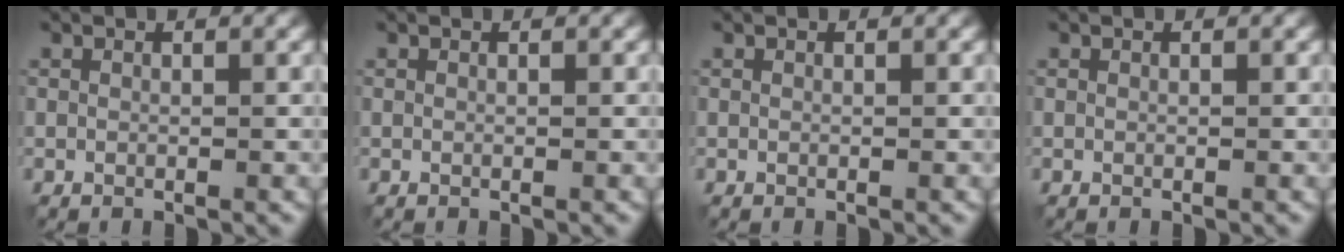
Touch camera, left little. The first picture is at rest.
{"total": 0.0}
{"total": 0.0}
{"total": 0.0}